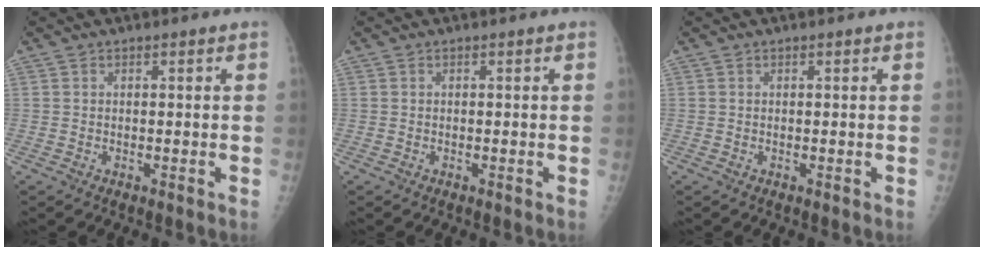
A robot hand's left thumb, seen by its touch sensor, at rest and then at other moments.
{"total": 0.0}
{"total": 0.0}